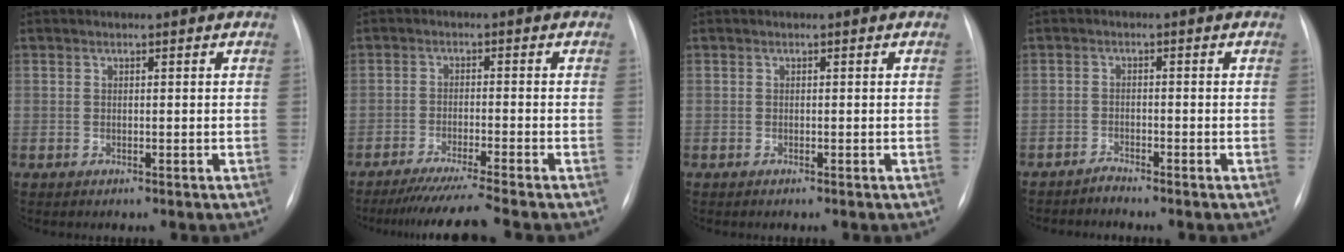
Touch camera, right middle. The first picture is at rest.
{"total": 9.0, "force": [-7.8, -2.1, 4.0], "torque": [-0.048, -0.034, -0.127]}
{"total": 0.0}
{"total": 1.4, "force": [-1.4, -0.2, -0.2], "torque": [0.008, -0.004, -0.025]}